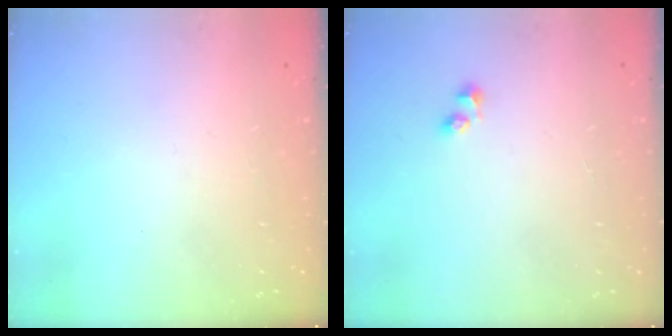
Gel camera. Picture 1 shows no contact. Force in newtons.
{"total": 3.0, "press": 2.8, "slide": 1.2}